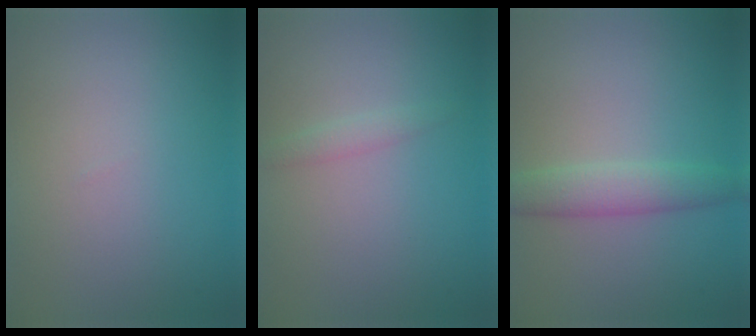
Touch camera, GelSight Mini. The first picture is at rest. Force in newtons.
{"total": 1.0, "press": 1.0, "slide": 0.0}
{"total": 2.4, "press": 2.4, "slide": 0.2}